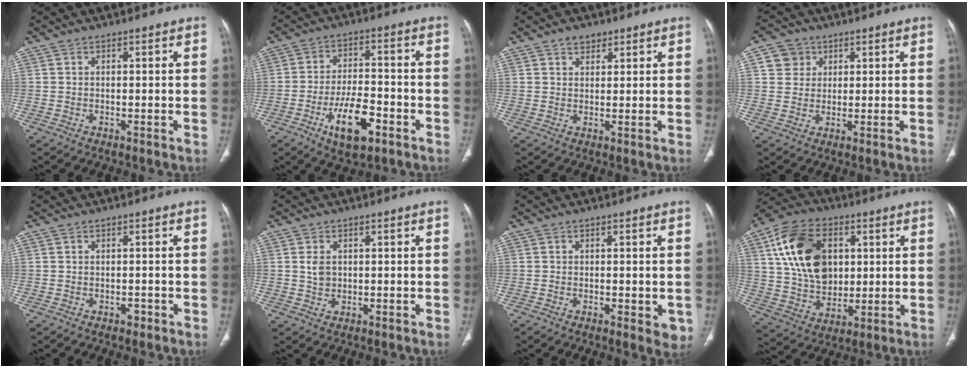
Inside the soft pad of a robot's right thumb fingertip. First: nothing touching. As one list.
[{"total": 10.9, "force": [-5.2, 4.7, 8.4], "torque": [-0.144, 0.023, -0.083]}, {"total": 2.7, "force": [1.8, 1.7, 1.1], "torque": [-0.003, -0.010, 0.028]}, {"total": 4.6, "force": [1.8, 4.2, 0.7], "torque": [0.009, -0.003, 0.030]}, {"total": 1.0, "force": [-0.6, 0.7, 0.4], "torque": [0.000, 0.002, -0.009]}, {"total": 2.4, "force": [0.4, 1.8, 1.5], "torque": [-0.023, -0.004, 0.012]}, {"total": 4.3, "force": [-0.9, 1.9, 3.8], "torque": [-0.035, -0.008, -0.010]}, {"total": 17.4, "force": [4.6, 11.9, 11.8], "torque": [-0.184, -0.004, 0.086]}]